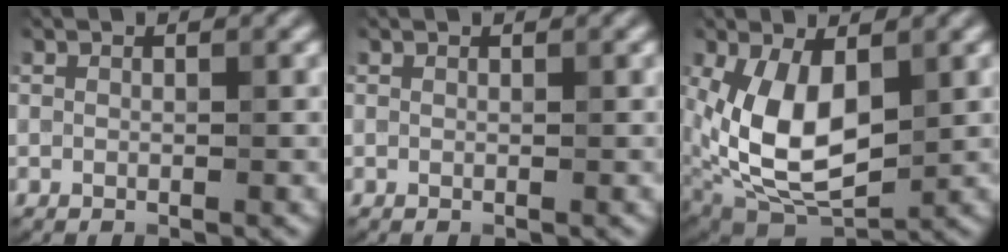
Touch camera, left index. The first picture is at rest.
{"total": 0.0}
{"total": 9.2, "force": [0.7, 5.2, 7.6], "torque": [-0.164, -0.005, 0.014]}